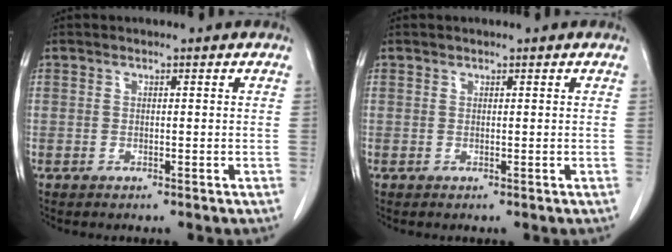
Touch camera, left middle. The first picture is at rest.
{"total": 0.0}